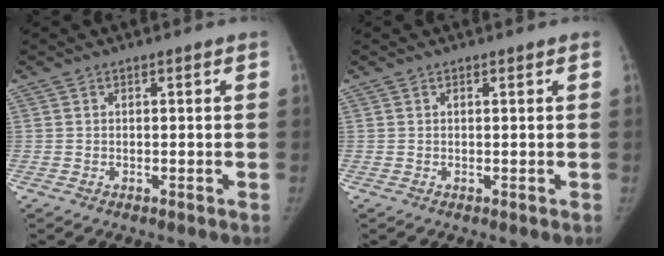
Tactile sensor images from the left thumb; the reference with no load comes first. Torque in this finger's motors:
{"motor_torque": [-0.26, 0.00, -0.34, 0.30, -0.02]}